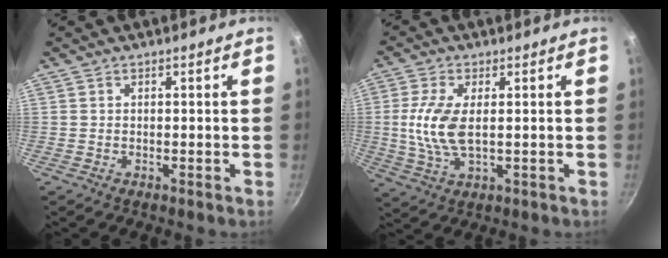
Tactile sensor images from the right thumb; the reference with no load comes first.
{"total": 9.0, "force": [0.6, 4.1, 8.0], "torque": [-0.170, -0.002, 0.011]}